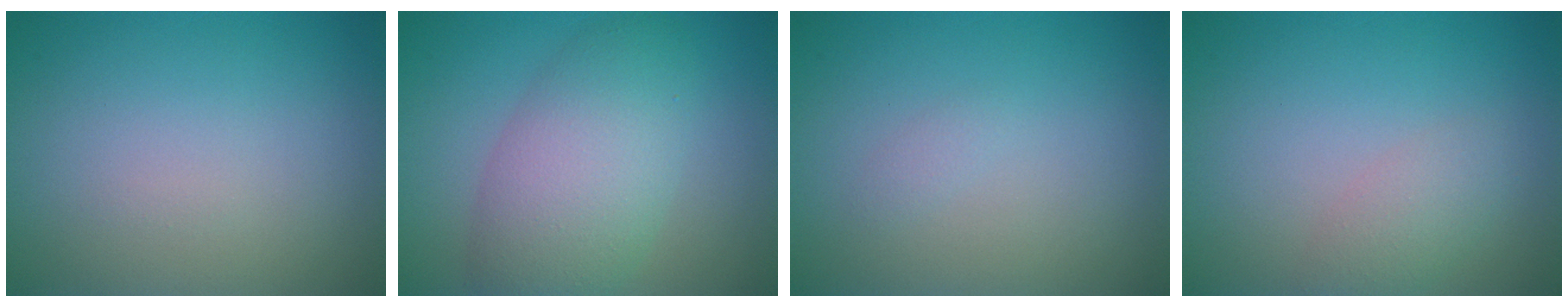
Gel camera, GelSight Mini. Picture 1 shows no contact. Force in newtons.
{"total": 5.3, "press": 5.3, "slide": 0.3}
{"total": 0.6, "press": 0.6, "slide": 0.0}
{"total": 2.0, "press": 2.0, "slide": 0.1}